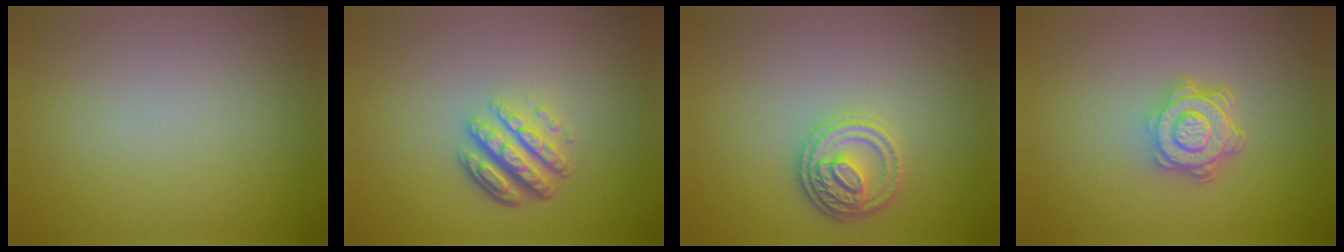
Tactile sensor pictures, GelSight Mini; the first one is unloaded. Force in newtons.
{"total": 5.0, "press": 3.5, "slide": 3.6}
{"total": 3.6, "press": 3.2, "slide": 1.6}
{"total": 4.8, "press": 3.4, "slide": 3.4}